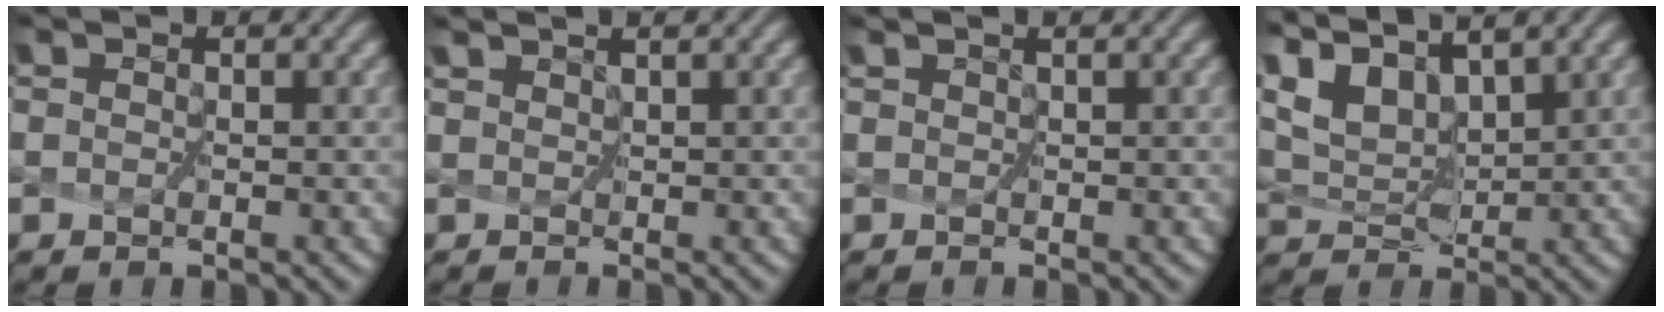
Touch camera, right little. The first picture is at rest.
{"total": 0.8, "force": [0.7, 0.1, 0.3], "torque": [-0.011, 0.002, 0.019]}
{"total": 0.0}
{"total": 5.6, "force": [4.8, 1.4, 2.5], "torque": [-0.077, 0.011, 0.091]}